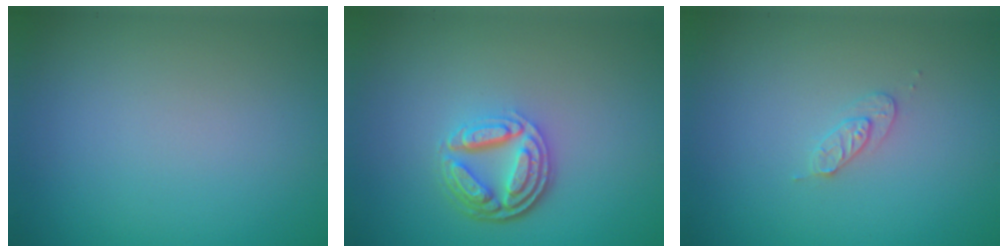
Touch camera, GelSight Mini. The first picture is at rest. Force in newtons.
{"total": 4.6, "press": 3.5, "slide": 3.0}
{"total": 1.4, "press": 1.4, "slide": 0.2}